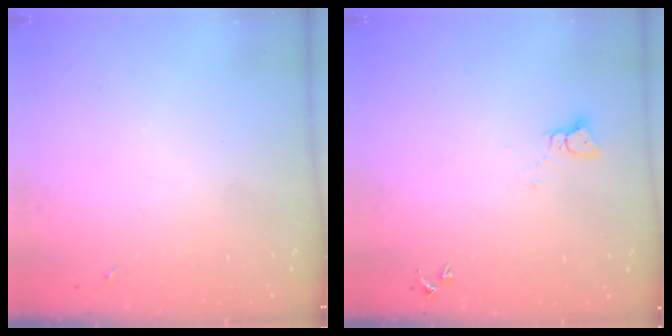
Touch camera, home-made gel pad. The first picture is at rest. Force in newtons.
{"total": 2.2, "press": 2.2, "slide": 0.2}